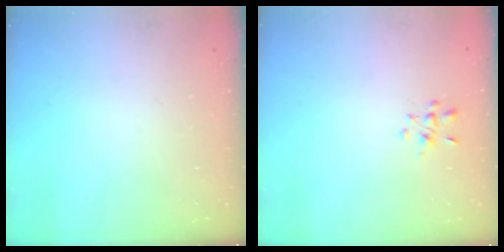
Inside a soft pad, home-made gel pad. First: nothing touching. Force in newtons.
{"total": 2.6, "press": 2.5, "slide": 0.7}